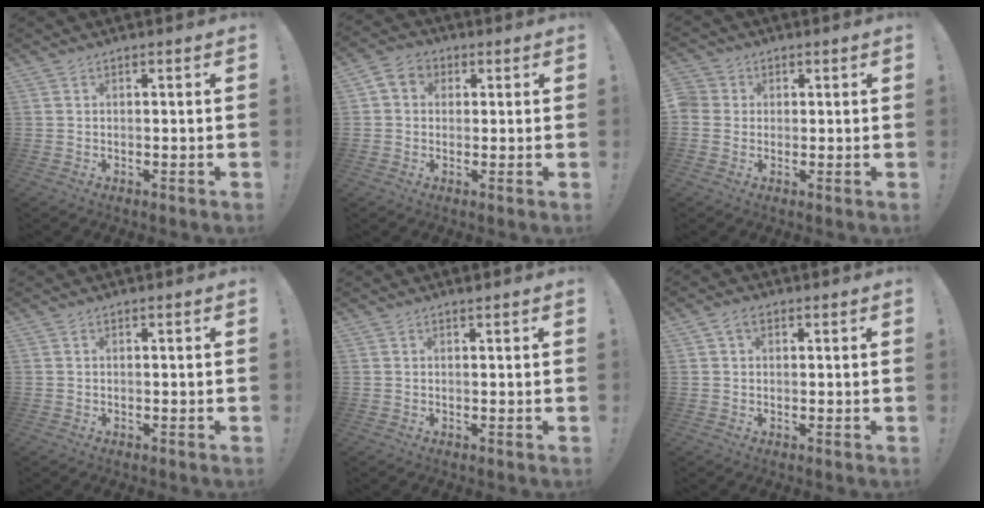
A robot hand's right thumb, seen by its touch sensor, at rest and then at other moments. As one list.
[{"total": 5.3, "force": [0.9, 4.6, 2.5], "torque": [-0.039, 0.007, 0.020]}, {"total": 4.1, "force": [0.3, 3.9, 1.1], "torque": [-0.021, 0.000, 0.003]}, {"total": 0.0}, {"total": 0.7, "force": [0.6, -0.3, 0.1], "torque": [0.004, -0.004, 0.010]}, {"total": 3.1, "force": [1.2, 2.2, 2.0], "torque": [-0.033, 0.003, 0.021]}]